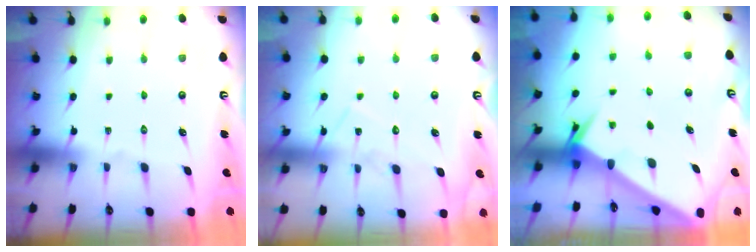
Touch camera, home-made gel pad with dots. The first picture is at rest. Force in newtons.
{"total": 8.2, "press": 8.2, "slide": 0.7}
{"total": 2.4, "press": 2.4, "slide": 0.3}